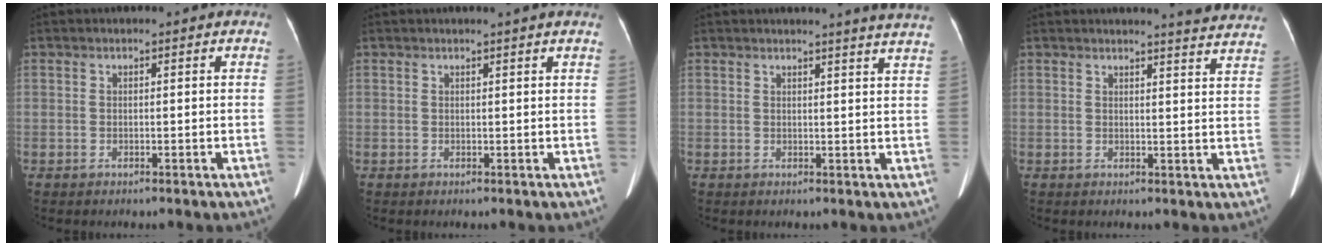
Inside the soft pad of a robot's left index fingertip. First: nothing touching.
{"total": 1.4, "force": [1.2, -0.4, 0.7], "torque": [-0.018, -0.002, 0.020]}
{"total": 7.9, "force": [7.2, -1.1, 2.9], "torque": [-0.031, -0.026, 0.059]}
{"total": 9.3, "force": [9.1, -0.5, 2.1], "torque": [-0.021, -0.042, 0.080]}